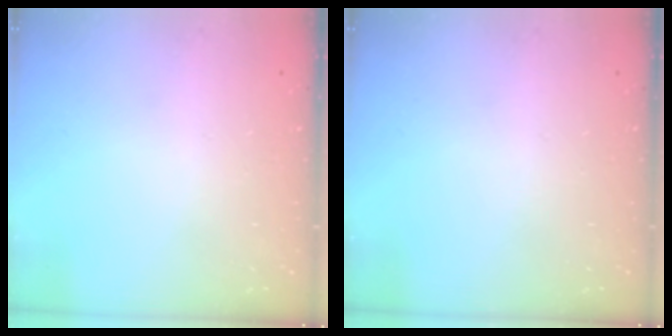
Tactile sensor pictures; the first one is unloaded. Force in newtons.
{"total": 0.0}